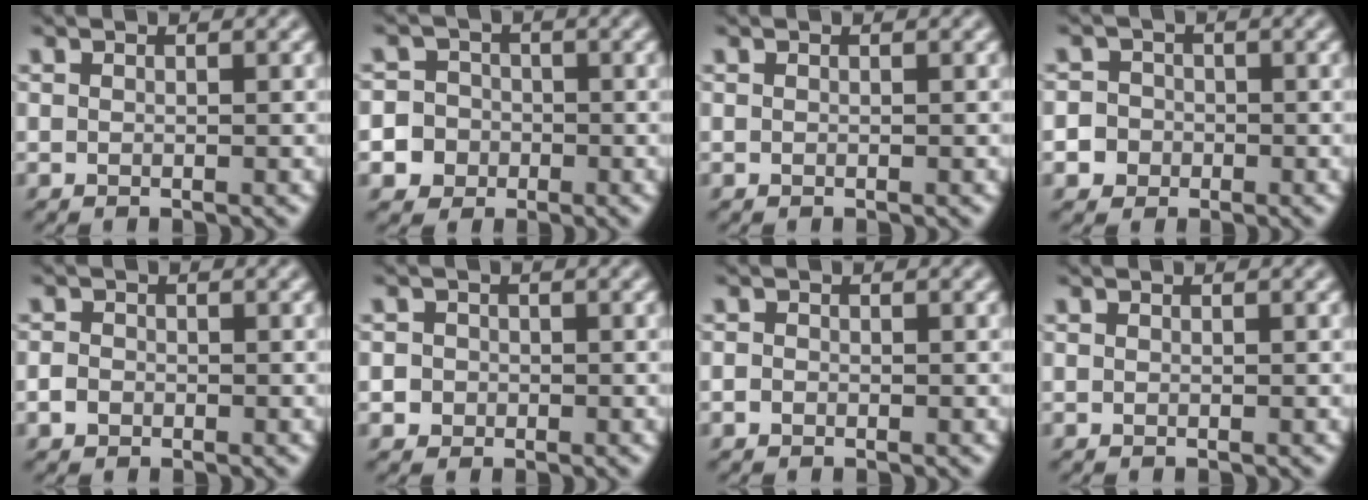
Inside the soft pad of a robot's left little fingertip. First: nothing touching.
{"total": 6.7, "force": [-2.6, 6.0, 1.0], "torque": [-0.014, 0.003, -0.076]}
{"total": 0.0}
{"total": 5.3, "force": [-1.8, 4.9, 0.8], "torque": [-0.003, 0.016, -0.059]}
{"total": 2.0, "force": [-0.6, 1.8, 0.7], "torque": [0.003, 0.012, -0.029]}
{"total": 2.4, "force": [-0.1, 2.3, 0.6], "torque": [0.010, 0.022, -0.013]}
{"total": 0.8, "force": [-0.1, 0.7, 0.2], "torque": [0.011, 0.006, -0.012]}
{"total": 0.0}